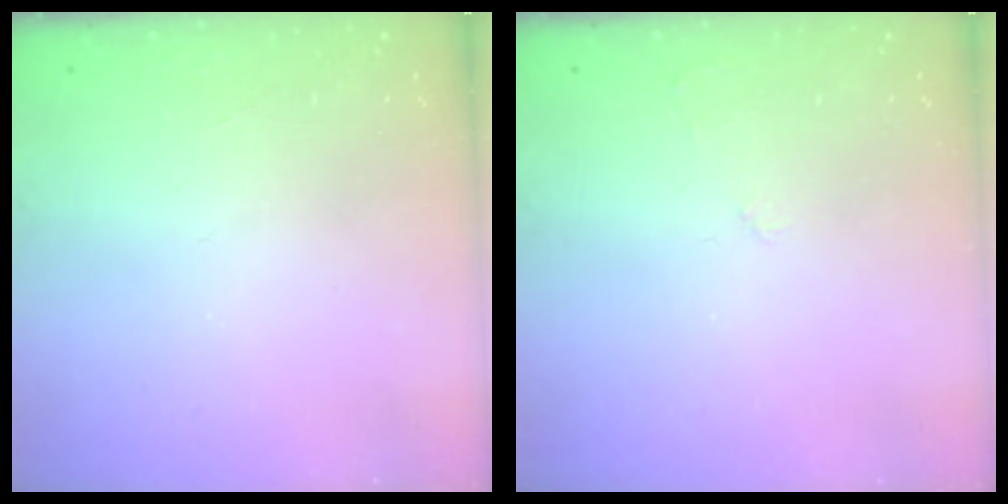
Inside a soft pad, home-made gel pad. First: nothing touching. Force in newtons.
{"total": 2.5, "press": 2.5, "slide": 0.4}